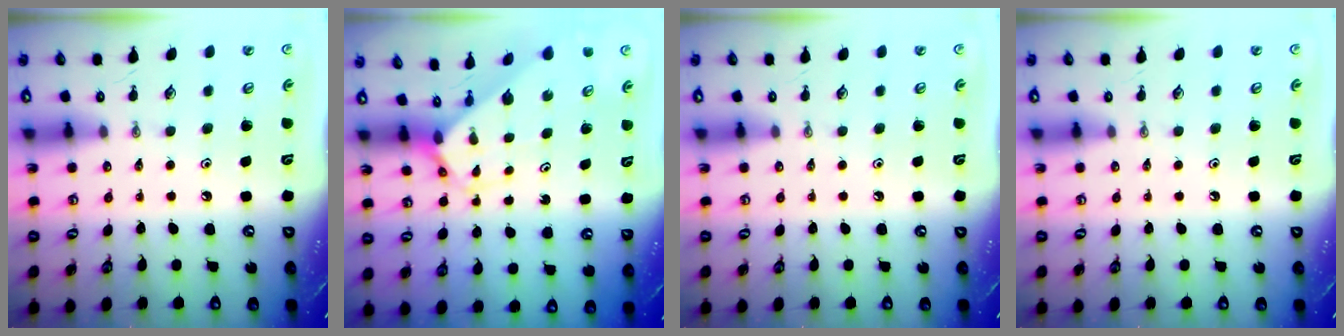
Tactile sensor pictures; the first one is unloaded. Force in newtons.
{"total": 2.7, "press": 2.7, "slide": 0.2}
{"total": 0.0}
{"total": 0.0}